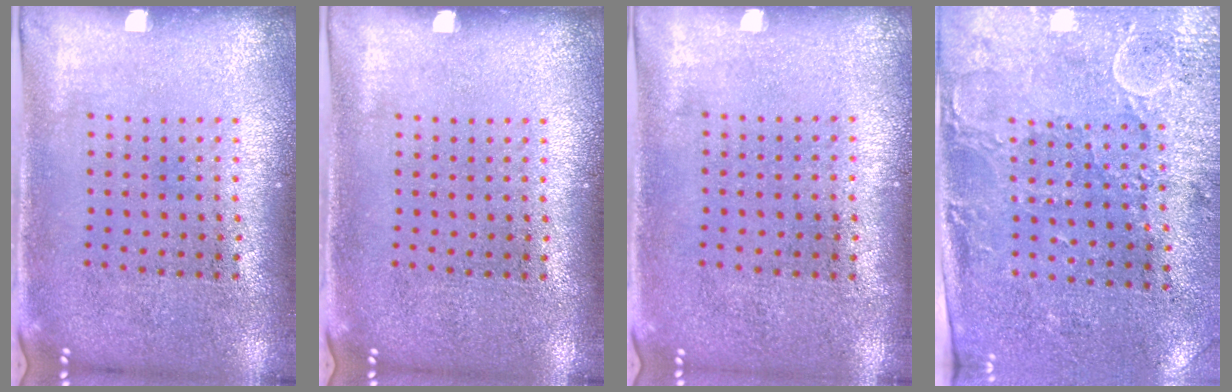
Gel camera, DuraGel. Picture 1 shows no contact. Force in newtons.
{"total": 0.0}
{"total": 0.0}
{"total": 3.0, "press": 2.4, "slide": 1.7}